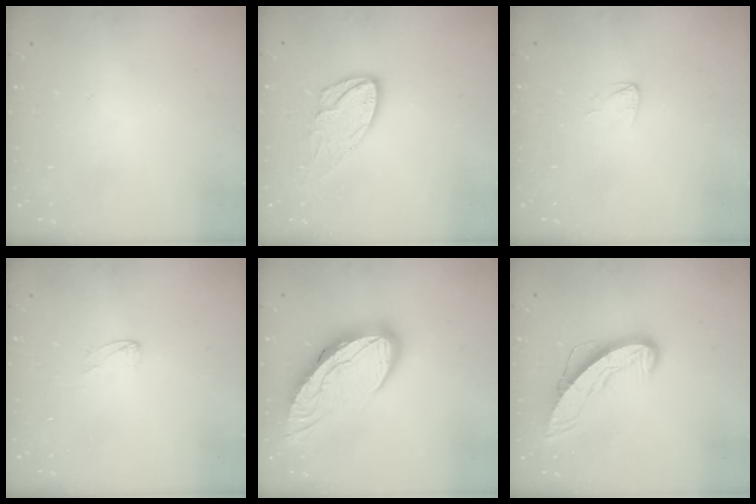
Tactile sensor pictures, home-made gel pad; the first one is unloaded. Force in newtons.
{"total": 10.8, "press": 10.7, "slide": 0.8}
{"total": 3.3, "press": 3.3, "slide": 0.2}
{"total": 1.7, "press": 1.7, "slide": 0.1}
{"total": 14.6, "press": 14.5, "slide": 1.5}
{"total": 8.7, "press": 8.7, "slide": 1.0}